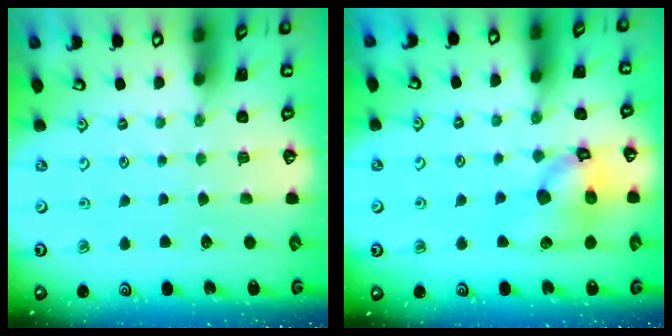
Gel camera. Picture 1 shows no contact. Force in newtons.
{"total": 14.2, "press": 14.1, "slide": 2.1}